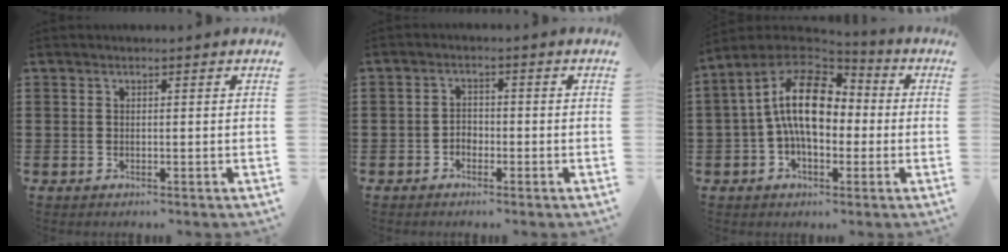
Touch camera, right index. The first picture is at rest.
{"total": 1.7, "force": [-1.2, 1.1, 0.4], "torque": [-0.013, 0.003, -0.026]}
{"total": 13.8, "force": [1.0, 7.7, 11.5], "torque": [-0.240, 0.006, 0.009]}